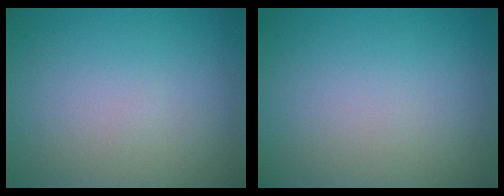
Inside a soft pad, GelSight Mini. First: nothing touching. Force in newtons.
{"total": 0.0}